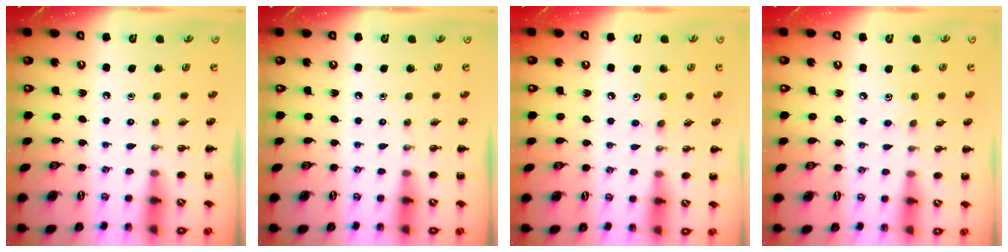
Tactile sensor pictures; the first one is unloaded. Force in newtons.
{"total": 0.0}
{"total": 5.1, "press": 4.9, "slide": 1.5}
{"total": 3.6, "press": 3.5, "slide": 0.8}